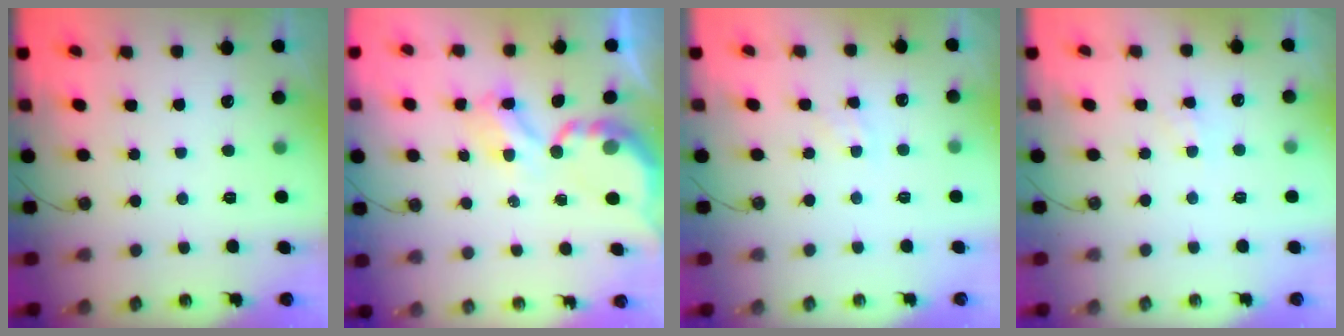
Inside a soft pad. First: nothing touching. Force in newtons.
{"total": 4.8, "press": 4.8, "slide": 0.3}
{"total": 3.9, "press": 3.9, "slide": 0.5}
{"total": 2.8, "press": 2.8, "slide": 0.5}